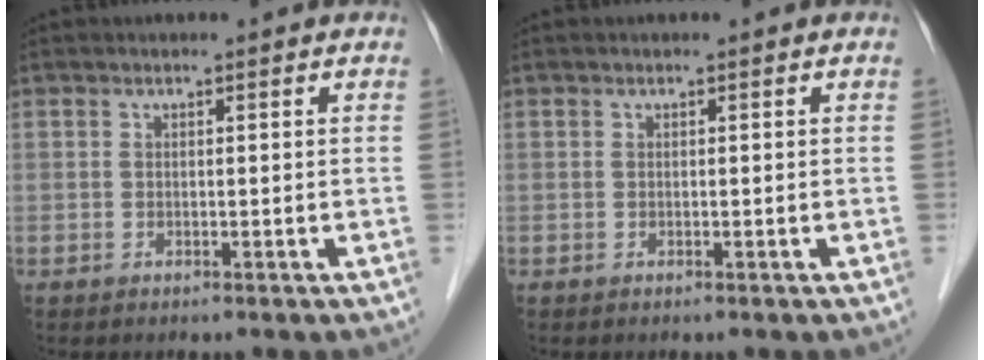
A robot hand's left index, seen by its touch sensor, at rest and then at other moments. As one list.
[{"total": 0.0}]